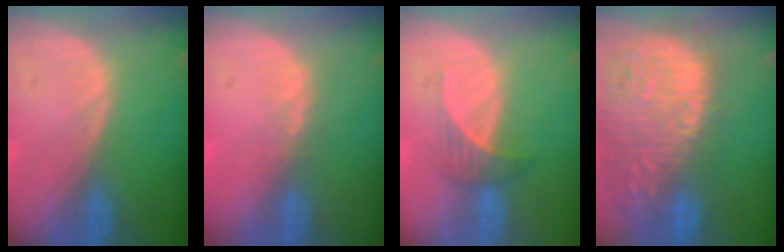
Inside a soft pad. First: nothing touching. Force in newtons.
{"total": 1.7, "press": 1.4, "slide": 0.9}
{"total": 3.2, "press": 3.1, "slide": 0.9}
{"total": 15.8, "press": 13.0, "slide": 9.0}